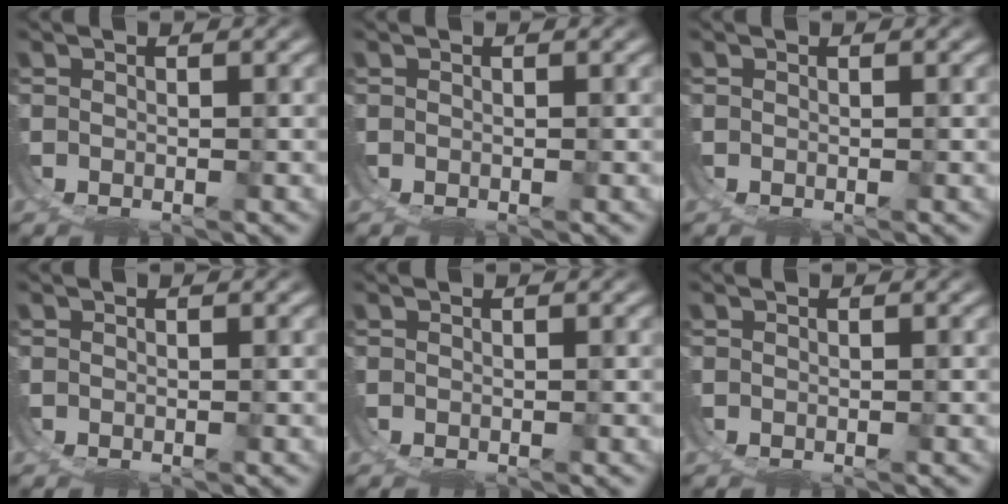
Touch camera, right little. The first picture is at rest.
{"total": 0.0}
{"total": 0.0}
{"total": 0.0}
{"total": 0.0}
{"total": 0.0}